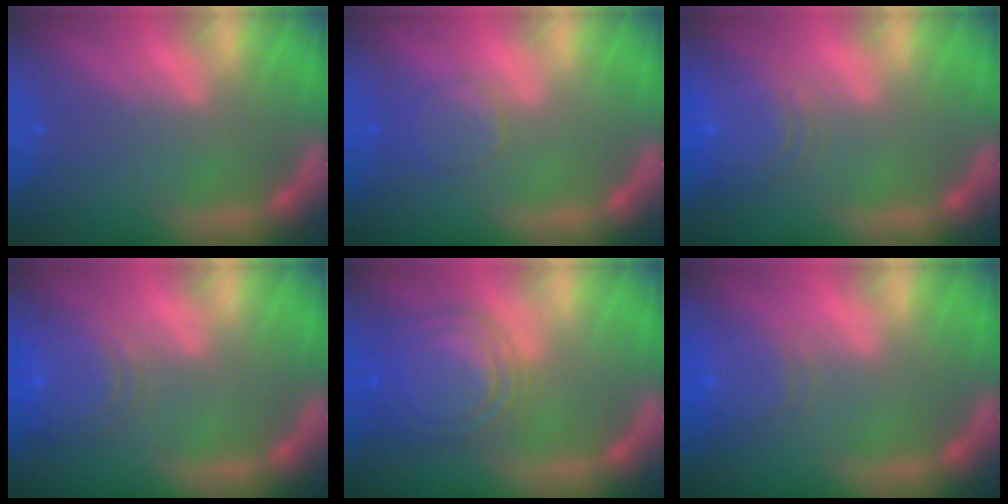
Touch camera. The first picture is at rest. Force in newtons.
{"total": 2.9}
{"total": 6.5}
{"total": 6.5}
{"total": 9.5}
{"total": 4.6}